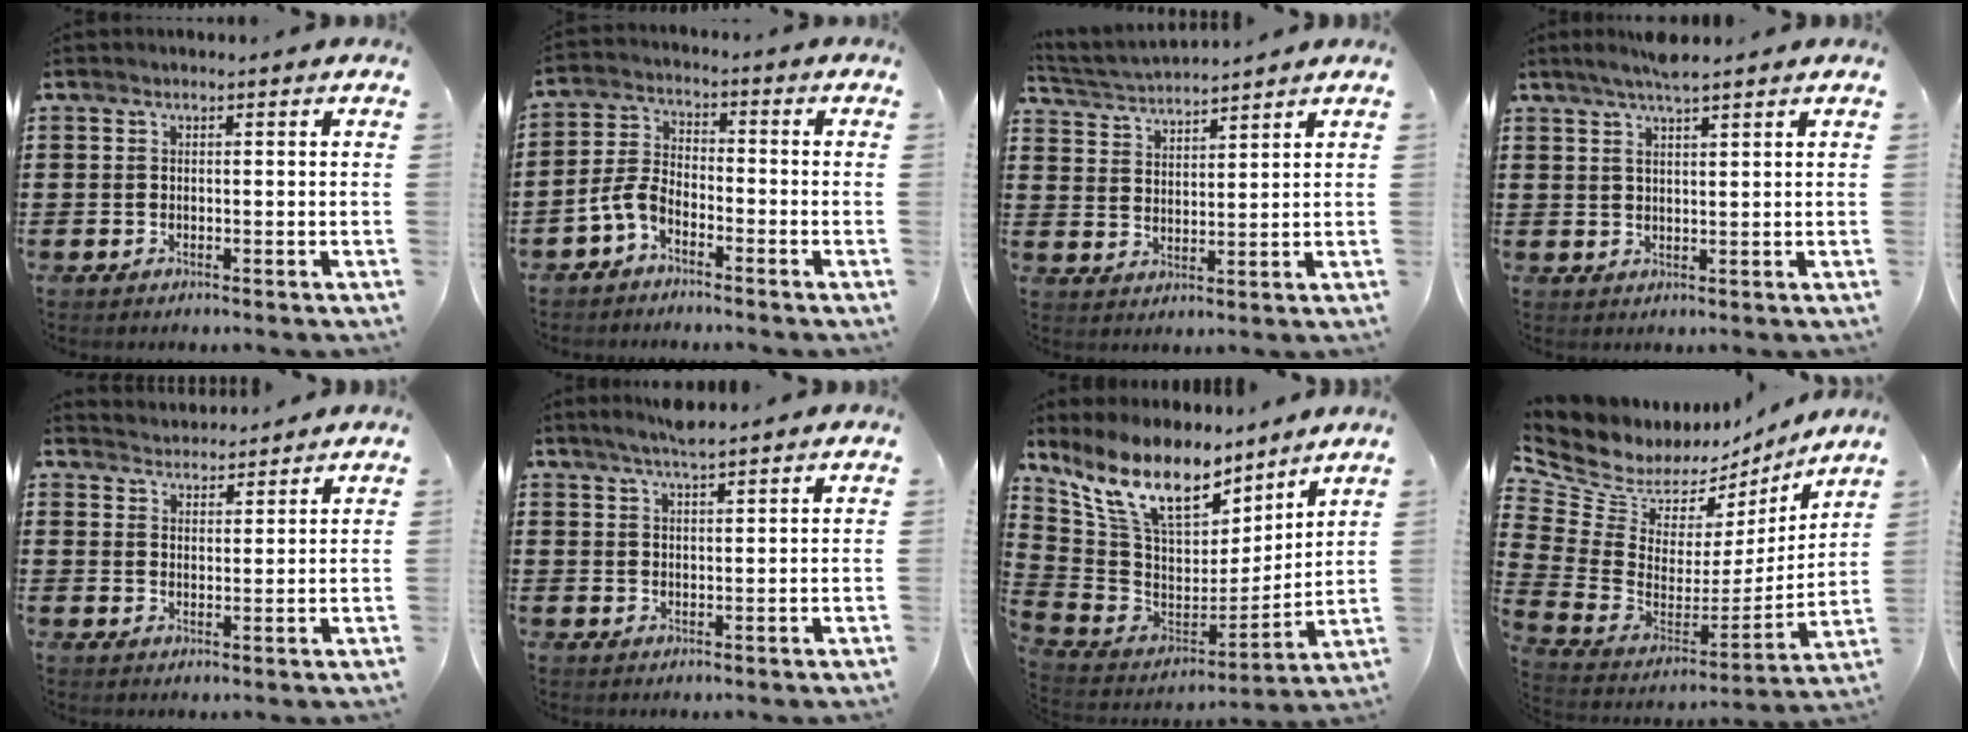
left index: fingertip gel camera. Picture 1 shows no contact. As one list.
[{"total": 4.9, "force": [-3.6, 2.0, 2.6], "torque": [-0.074, 0.003, -0.079]}, {"total": 3.4, "force": [3.3, -0.1, 0.3], "torque": [-0.021, -0.016, 0.058]}, {"total": 3.5, "force": [2.8, 0.3, 2.2], "torque": [-0.047, 0.002, 0.049]}, {"total": 3.1, "force": [3.1, 0.2, -0.6], "torque": [0.000, -0.014, 0.059]}, {"total": 3.1, "force": [2.7, 0.1, 1.7], "torque": [-0.037, -0.001, 0.048]}, {"total": 13.3, "force": [9.1, 5.2, 8.2], "torque": [-0.205, -0.055, 0.165]}, {"total": 7.4, "force": [5.6, 4.4, 2.2], "torque": [-0.091, -0.053, 0.100]}]